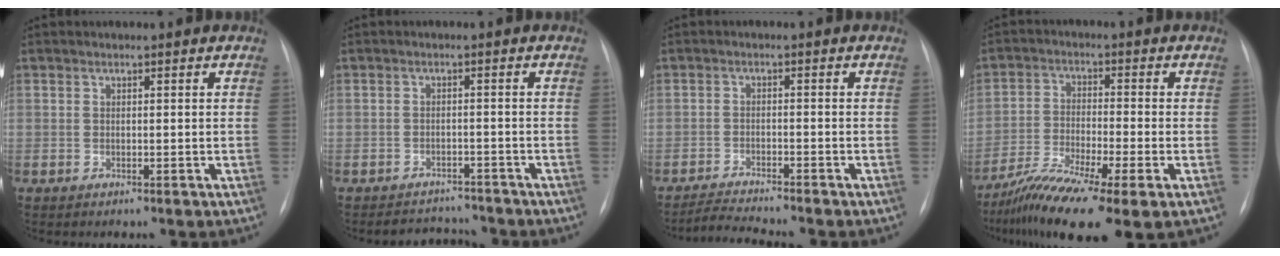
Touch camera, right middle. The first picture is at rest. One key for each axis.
{"total": 4.5, "fx": -4.3, "fy": 1.1, "fz": -0.2, "tx": 0.002, "ty": 0.008, "tz": -0.063}
{"total": 4.6, "fx": -4.4, "fy": -1.0, "fz": 1.0, "tx": -0.023, "ty": -0.021, "tz": -0.076}
{"total": 12.6, "fx": -8.2, "fy": 1.1, "fz": 9.5, "tx": -0.178, "ty": -0.030, "tz": -0.146}